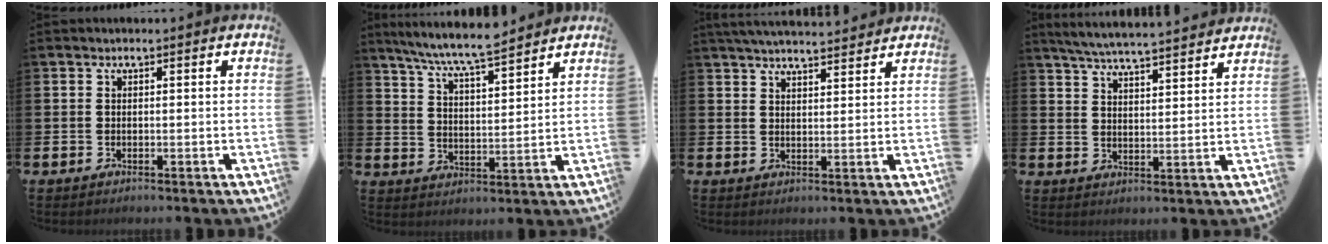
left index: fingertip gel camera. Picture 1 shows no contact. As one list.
[{"total": 7.6, "force": [7.2, 0.1, 2.5], "torque": [-0.074, -0.040, 0.128]}, {"total": 4.5, "force": [4.5, 0.2, 0.6], "torque": [-0.019, -0.019, 0.082]}, {"total": 5.7, "force": [5.6, -0.2, 1.1], "torque": [-0.040, -0.037, 0.100]}]